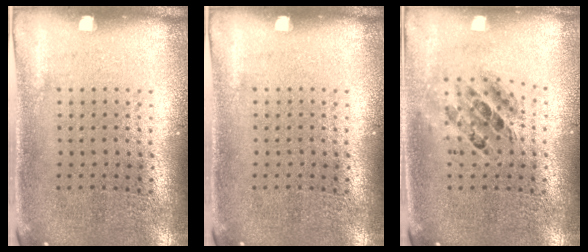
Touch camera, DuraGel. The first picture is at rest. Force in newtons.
{"total": 0.0}
{"total": 0.7, "press": 0.7, "slide": 0.2}